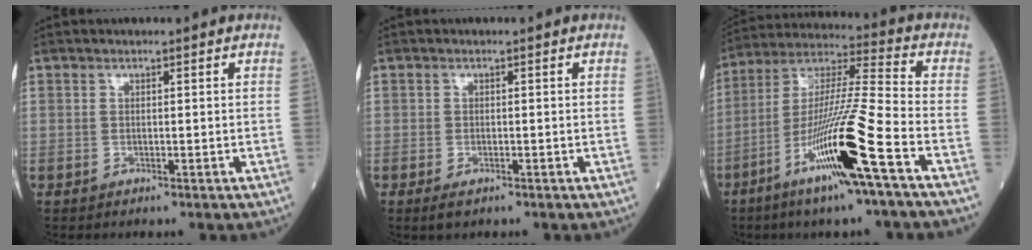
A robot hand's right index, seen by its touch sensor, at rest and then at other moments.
{"total": 1.6, "force": [-0.9, 0.7, 1.1], "torque": [-0.025, -0.003, -0.010]}
{"total": 17.1, "force": [-7.5, -0.7, 15.3], "torque": [-0.306, -0.019, -0.141]}